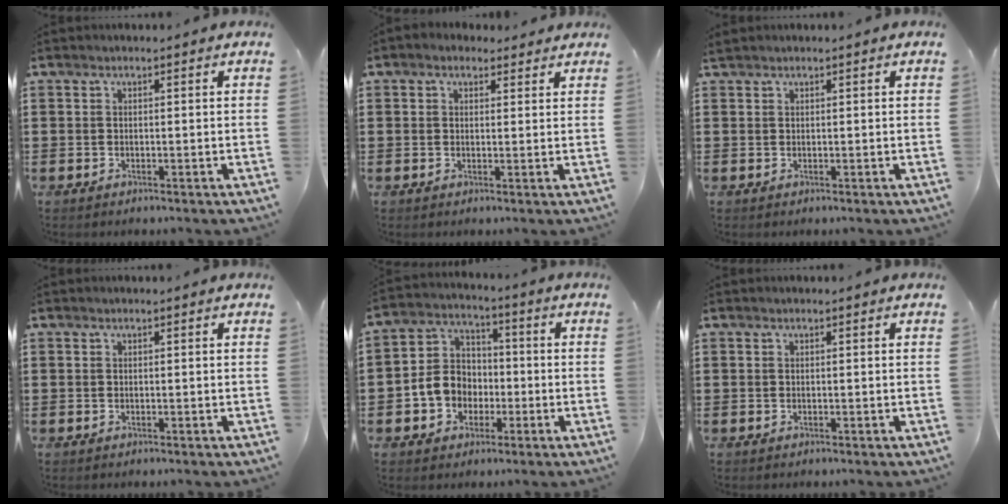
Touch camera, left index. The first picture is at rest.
{"total": 1.9, "force": [1.4, 1.1, 0.5], "torque": [-0.006, 0.006, 0.024]}
{"total": 0.6, "force": [0.6, 0.2, 0.2], "torque": [-0.006, 0.003, 0.011]}
{"total": 0.0}
{"total": 7.2, "force": [-1.9, 6.3, 2.9], "torque": [-0.080, 0.022, -0.037]}
{"total": 0.0}